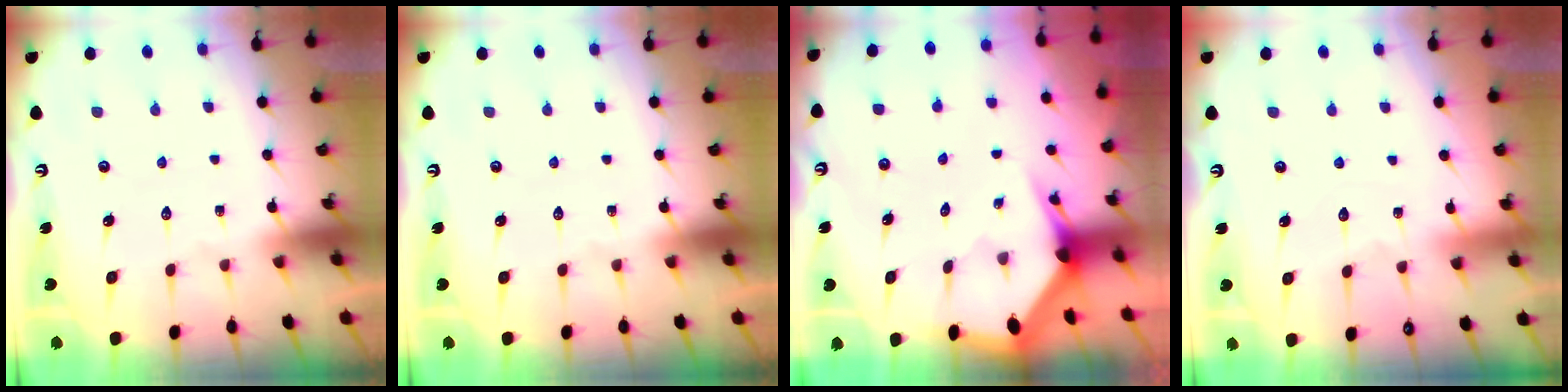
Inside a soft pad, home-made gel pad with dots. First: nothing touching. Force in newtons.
{"total": 0.0}
{"total": 3.4, "press": 3.4, "slide": 0.2}
{"total": 3.8, "press": 3.7, "slide": 0.3}